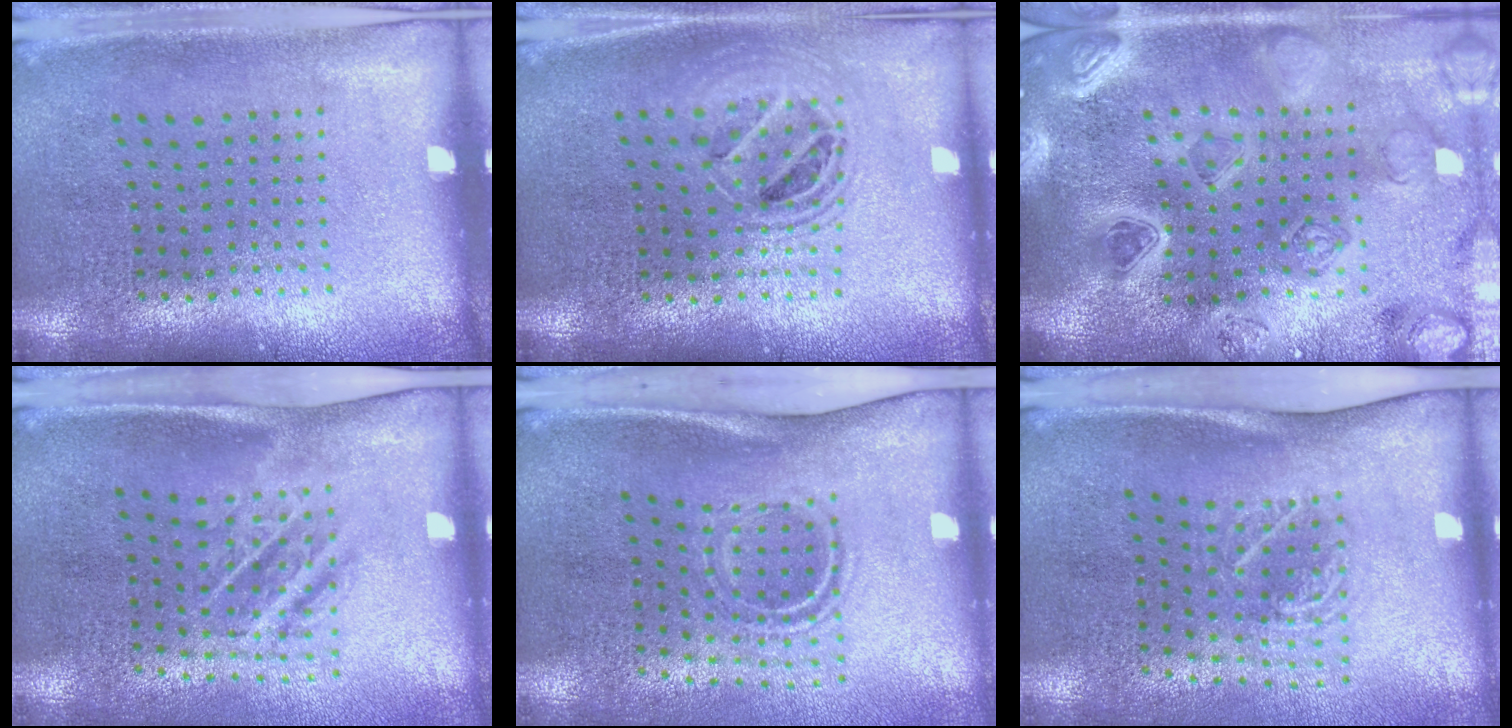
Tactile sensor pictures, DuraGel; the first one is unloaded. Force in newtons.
{"total": 1.4, "press": 1.3, "slide": 0.6}
{"total": 5.2, "press": 4.4, "slide": 2.9}
{"total": 1.8, "press": 1.2, "slide": 1.3}
{"total": 1.8, "press": 1.1, "slide": 1.4}
{"total": 1.8, "press": 1.3, "slide": 1.3}